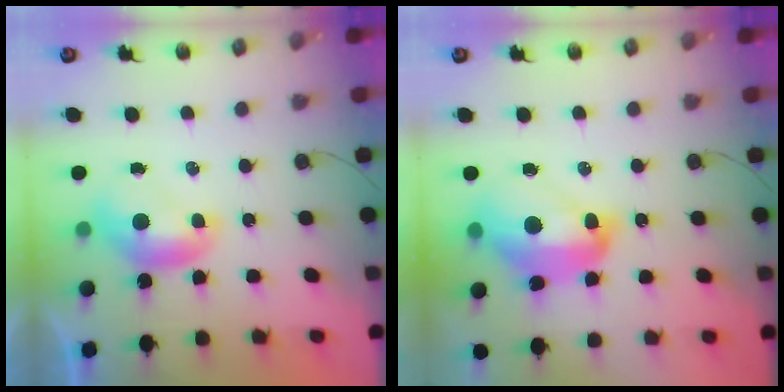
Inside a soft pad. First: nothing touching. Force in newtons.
{"total": 11.5, "press": 11.4, "slide": 1.3}